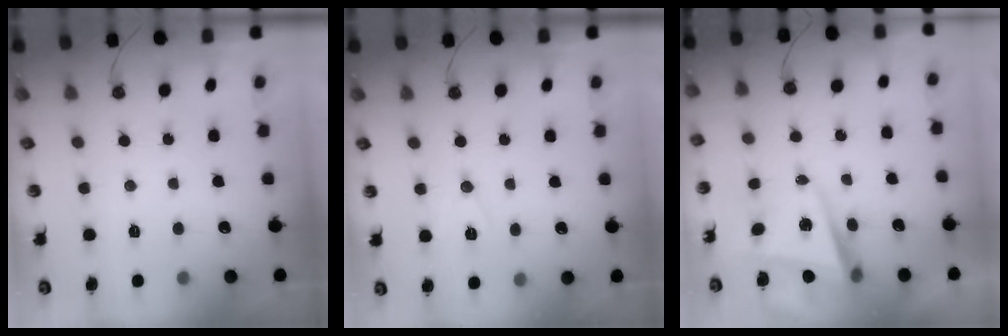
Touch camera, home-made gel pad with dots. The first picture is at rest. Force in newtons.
{"total": 6.9, "press": 5.3, "slide": 4.5}
{"total": 5.3, "press": 5.2, "slide": 1.0}